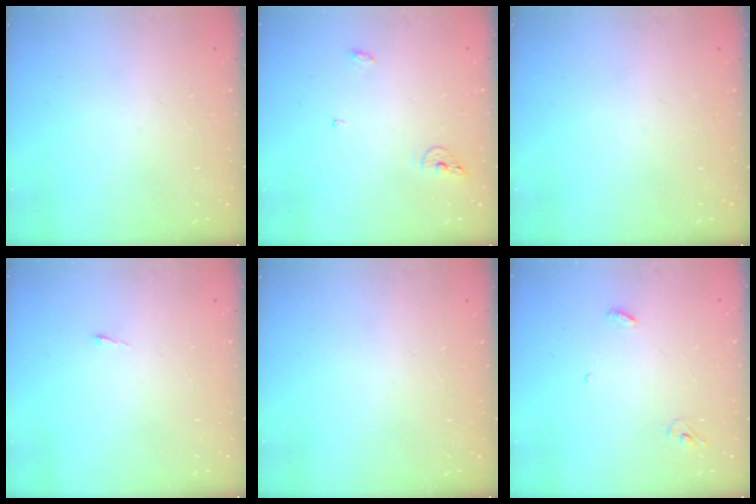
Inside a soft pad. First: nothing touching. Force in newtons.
{"total": 5.6, "press": 5.5, "slide": 1.0}
{"total": 0.0}
{"total": 2.7, "press": 2.7, "slide": 0.4}
{"total": 0.0}
{"total": 3.5, "press": 3.5, "slide": 0.3}